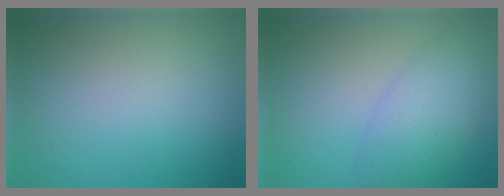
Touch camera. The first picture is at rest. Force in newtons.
{"total": 4.6, "press": 4.6, "slide": 0.4}